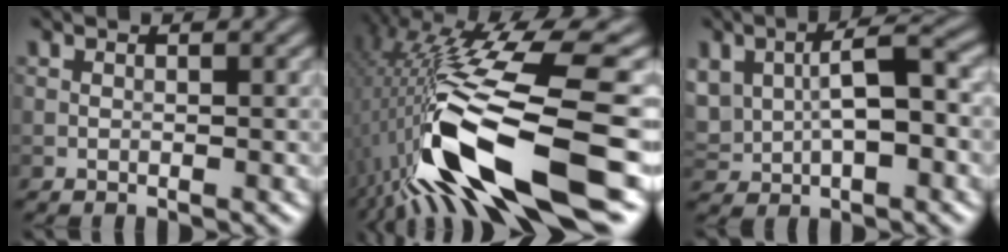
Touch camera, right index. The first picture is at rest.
{"total": 15.0, "force": [-4.8, 3.5, 13.8], "torque": [-0.264, 0.001, -0.071]}
{"total": 7.2, "force": [0.5, 4.0, 6.0], "torque": [-0.120, 0.010, 0.007]}